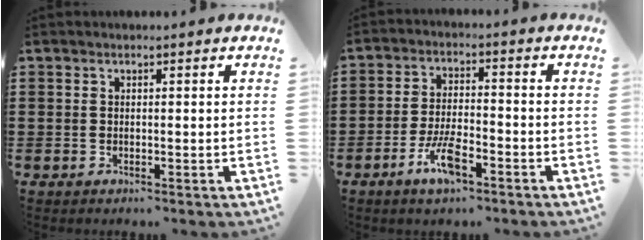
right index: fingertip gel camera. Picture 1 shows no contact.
{"total": 6.5, "force": [-3.6, 2.1, 5.0], "torque": [-0.114, -0.001, -0.070]}